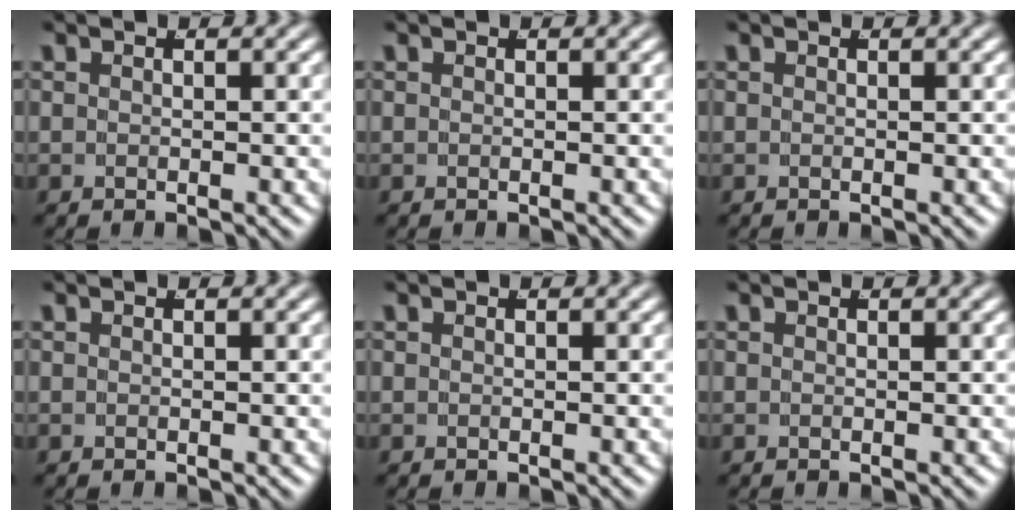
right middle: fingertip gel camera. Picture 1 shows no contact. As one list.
[{"total": 0.0}, {"total": 0.0}, {"total": 0.0}, {"total": 0.0}, {"total": 0.0}]